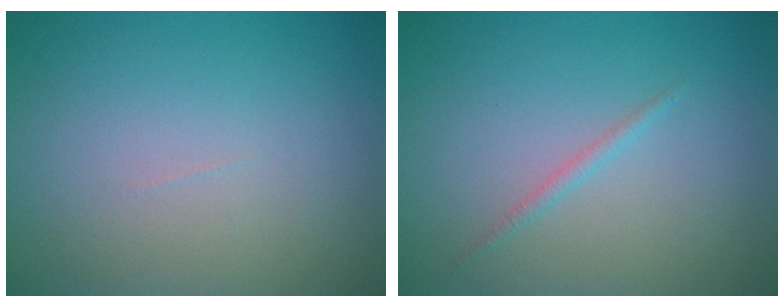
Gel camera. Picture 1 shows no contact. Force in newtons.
{"total": 0.8, "press": 0.8, "slide": 0.0}